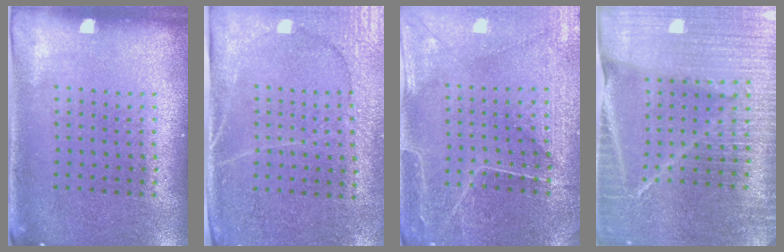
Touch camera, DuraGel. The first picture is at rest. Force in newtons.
{"total": 3.0, "press": 2.7, "slide": 1.3}
{"total": 0.8, "press": 0.7, "slide": 0.4}
{"total": 5.5, "press": 4.8, "slide": 2.6}